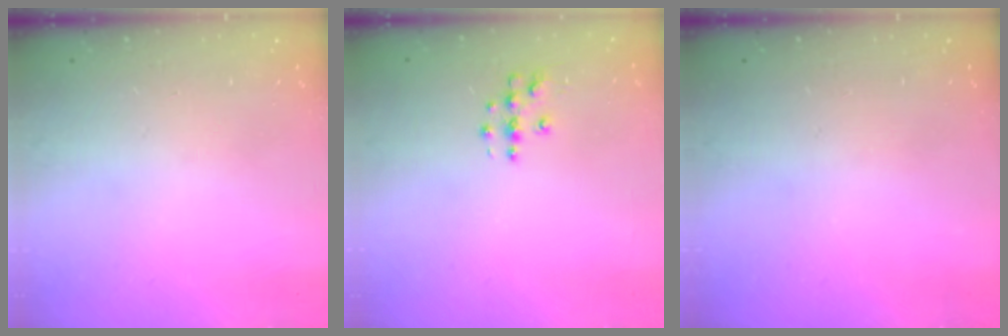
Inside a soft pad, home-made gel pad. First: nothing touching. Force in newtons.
{"total": 3.9, "press": 3.9, "slide": 0.3}
{"total": 0.0}